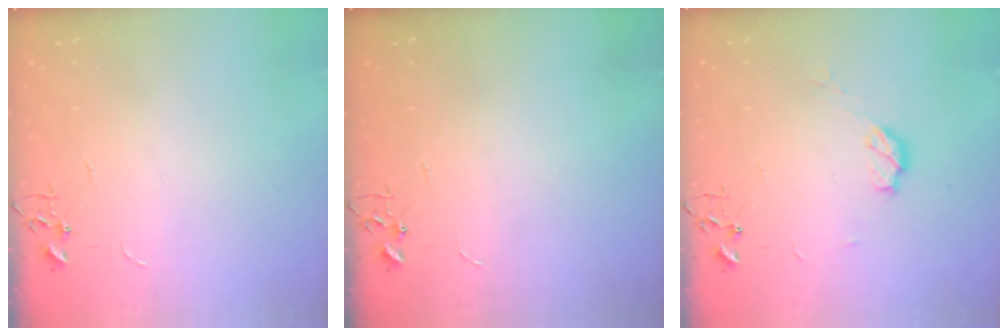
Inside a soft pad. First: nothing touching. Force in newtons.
{"total": 0.0}
{"total": 6.3, "press": 6.2, "slide": 0.5}